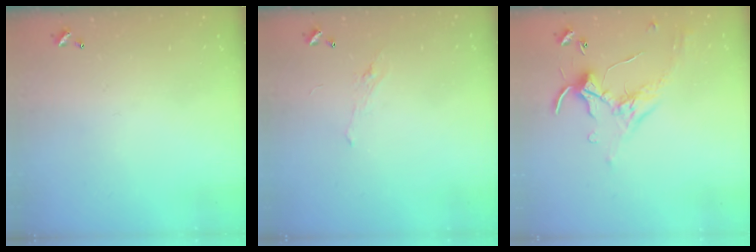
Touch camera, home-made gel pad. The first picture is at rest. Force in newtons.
{"total": 2.2, "press": 2.1, "slide": 0.8}
{"total": 0.7, "press": 0.6, "slide": 0.4}